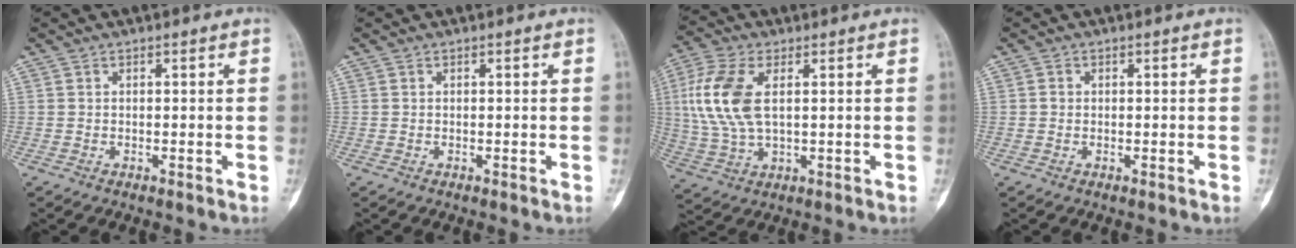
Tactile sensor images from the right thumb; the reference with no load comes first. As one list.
[{"total": 0.0}, {"total": 12.3, "force": [2.5, 6.3, 10.2], "torque": [-0.242, 0.002, 0.054]}, {"total": 0.5, "force": [-0.1, 0.5, 0.2], "torque": [-0.001, 0.002, -0.002]}]